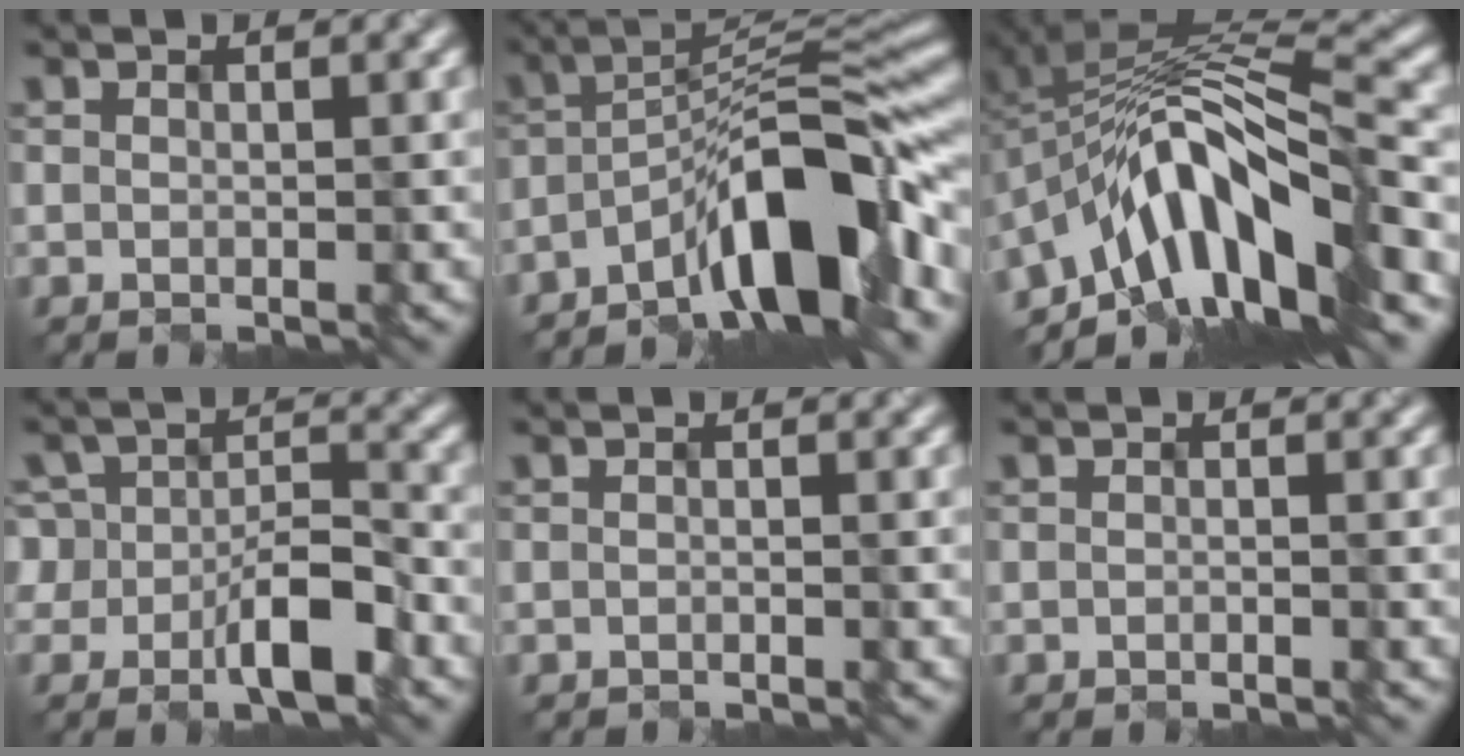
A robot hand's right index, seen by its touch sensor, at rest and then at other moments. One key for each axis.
{"total": 10.1, "fx": -6.1, "fy": 2.6, "fz": 7.7, "tx": -0.110, "ty": 0.018, "tz": -0.115}
{"total": 11.2, "fx": -6.4, "fy": 3.2, "fz": 8.6, "tx": -0.124, "ty": 0.019, "tz": -0.113}
{"total": 5.7, "fx": -2.9, "fy": 3.3, "fz": 3.7, "tx": -0.052, "ty": 0.004, "tz": -0.052}
{"total": 0.5, "fx": -0.5, "fy": -0.1, "fz": 0.0, "tx": -0.001, "ty": 0.004, "tz": -0.011}
{"total": 0.6, "fx": -0.6, "fy": 0.0, "fz": 0.2, "tx": -0.005, "ty": 0.002, "tz": -0.013}